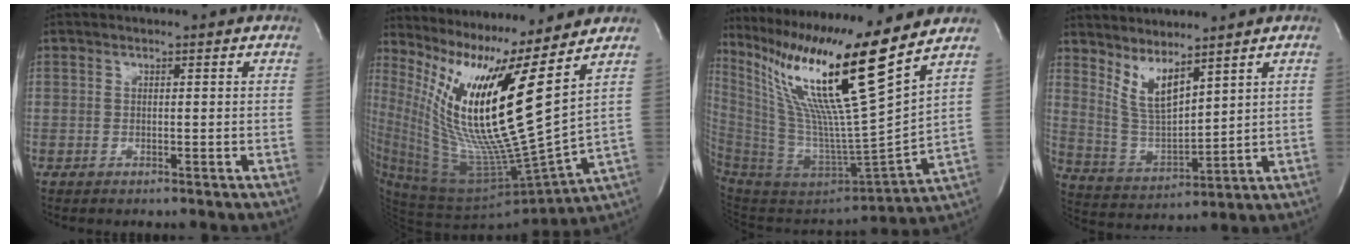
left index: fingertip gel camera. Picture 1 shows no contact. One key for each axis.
{"total": 21.1, "fx": 9.7, "fy": -0.7, "fz": 18.8, "tx": -0.362, "ty": -0.034, "tz": 0.169}
{"total": 24.6, "fx": 16.9, "fy": -2.3, "fz": 17.6, "tx": -0.332, "ty": -0.051, "tz": 0.307}
{"total": 6.7, "fx": 4.9, "fy": 1.1, "fz": 4.5, "tx": -0.101, "ty": -0.018, "tz": 0.114}